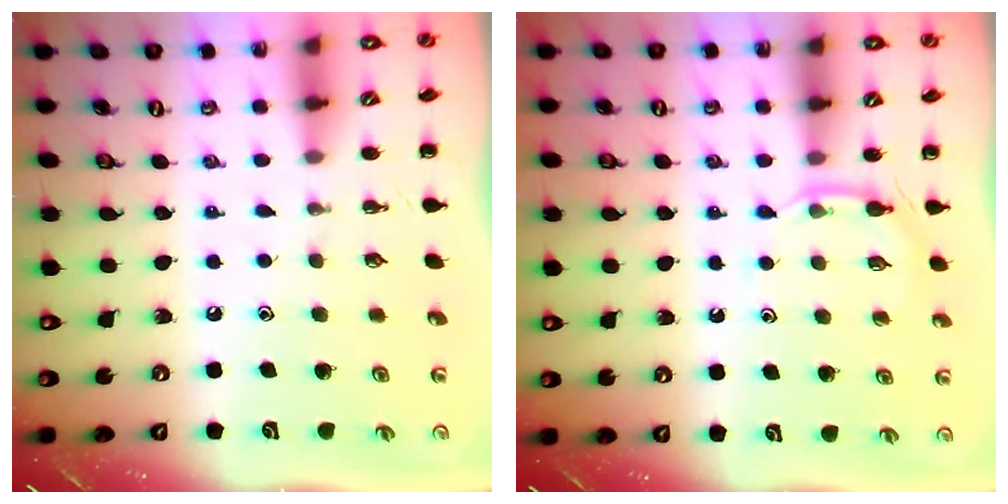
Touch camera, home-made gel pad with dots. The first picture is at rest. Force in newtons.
{"total": 5.0, "press": 4.8, "slide": 1.4}